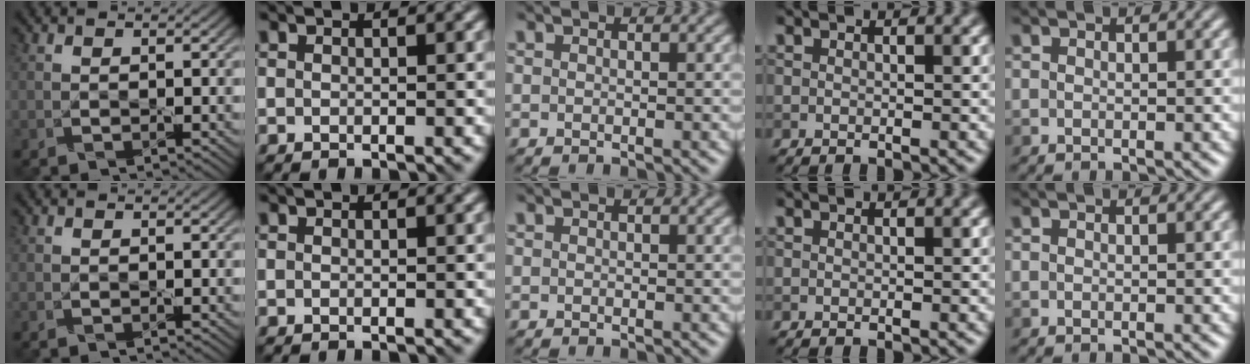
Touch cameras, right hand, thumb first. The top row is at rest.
{}